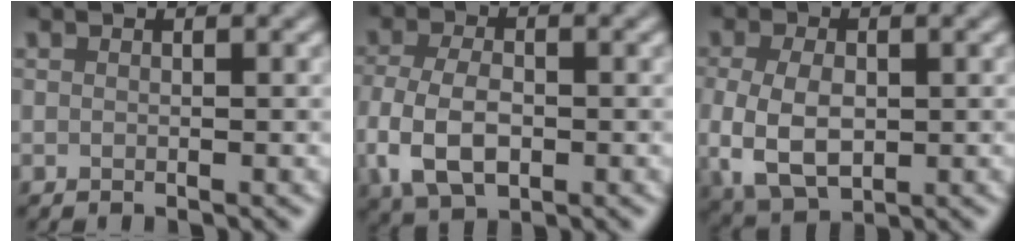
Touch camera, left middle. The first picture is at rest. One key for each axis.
{"total": 5.5, "fx": -1.5, "fy": 3.2, "fz": 4.2, "tx": -0.092, "ty": -0.006, "tz": -0.031}
{"total": 5.7, "fx": -0.7, "fy": 3.6, "fz": 4.3, "tx": -0.102, "ty": -0.010, "tz": -0.011}